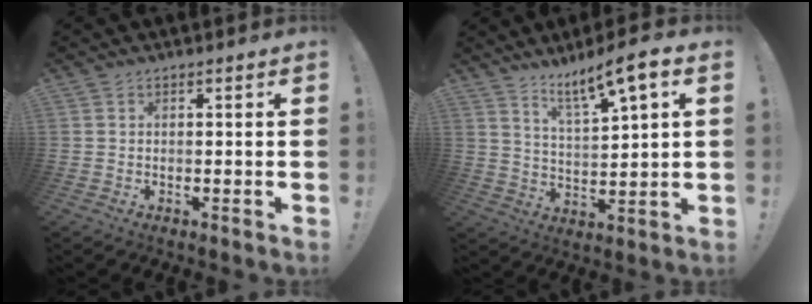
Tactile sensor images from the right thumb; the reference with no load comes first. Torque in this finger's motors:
{"motor_torque": [0.00, 0.00, 0.14, 0.27, 0.12]}